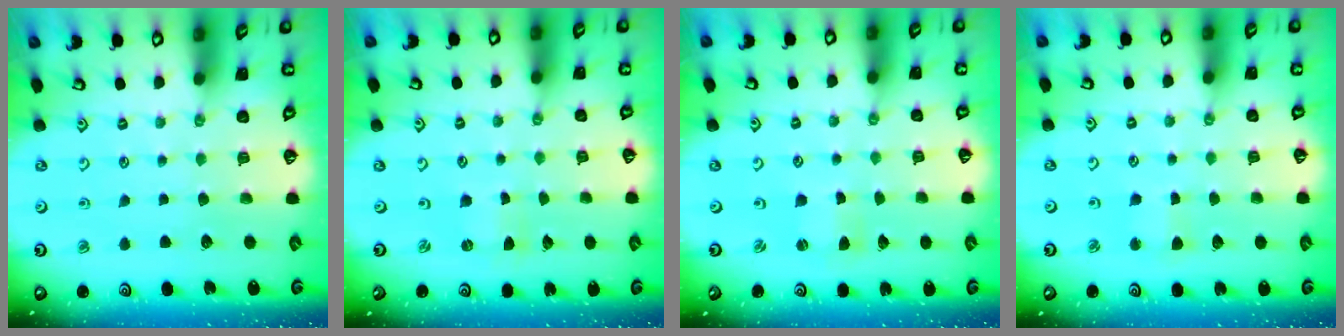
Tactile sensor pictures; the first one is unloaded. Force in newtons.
{"total": 0.6, "press": 0.6, "slide": 0.1}
{"total": 1.1, "press": 1.0, "slide": 0.2}
{"total": 2.7, "press": 2.6, "slide": 0.3}